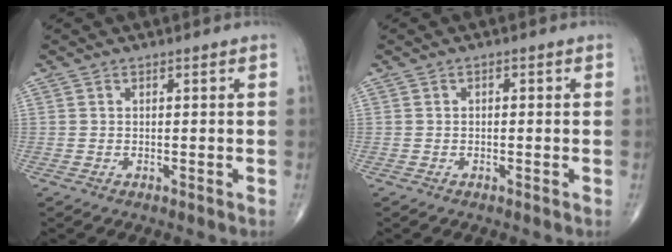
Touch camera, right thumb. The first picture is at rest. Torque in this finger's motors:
{"motor_torque": [-0.21, -0.04, 0.09, 0.18, 0.07]}